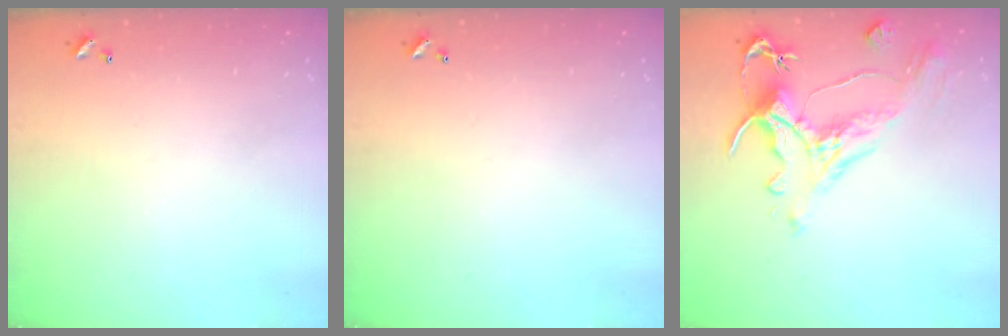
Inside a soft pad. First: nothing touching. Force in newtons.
{"total": 0.0}
{"total": 1.6, "press": 0.3, "slide": 1.5}